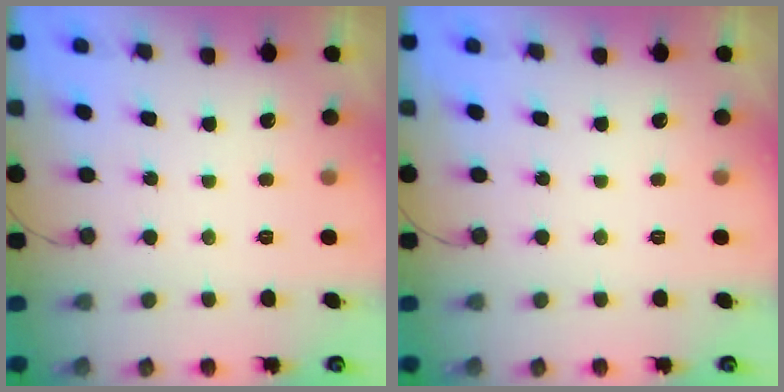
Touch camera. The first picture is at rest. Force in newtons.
{"total": 0.0}